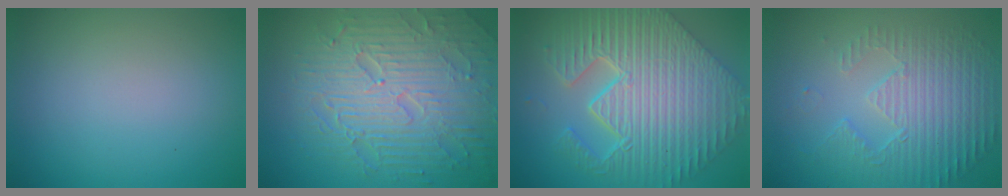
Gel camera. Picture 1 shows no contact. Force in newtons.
{"total": 8.8, "press": 6.2, "slide": 6.1}
{"total": 11.3, "press": 7.9, "slide": 8.1}
{"total": 5.4, "press": 3.6, "slide": 4.1}